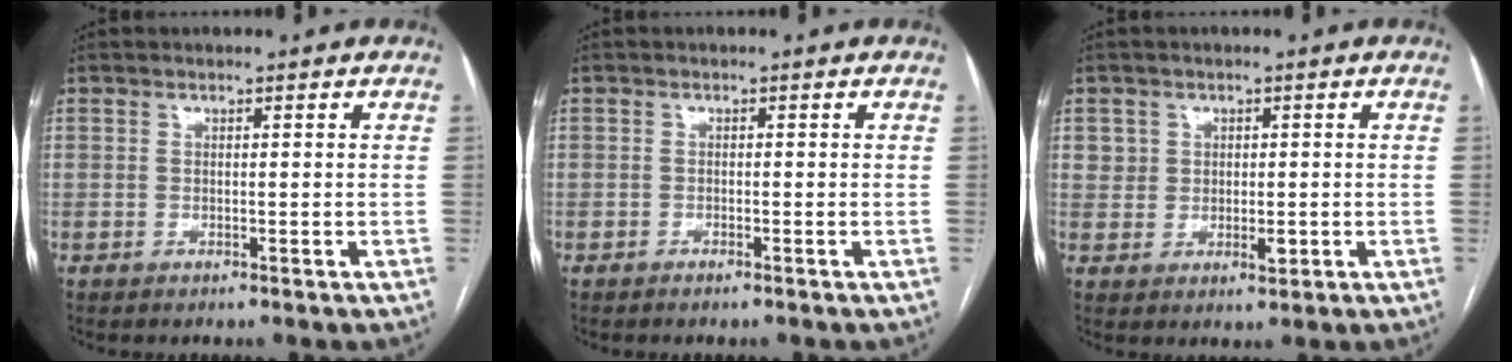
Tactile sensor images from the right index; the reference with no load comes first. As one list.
[{"total": 0.7, "force": [-0.6, 0.1, 0.3], "torque": [-0.010, -0.001, -0.009]}, {"total": 3.5, "force": [0.4, 3.0, 1.6], "torque": [-0.019, 0.002, 0.010]}]